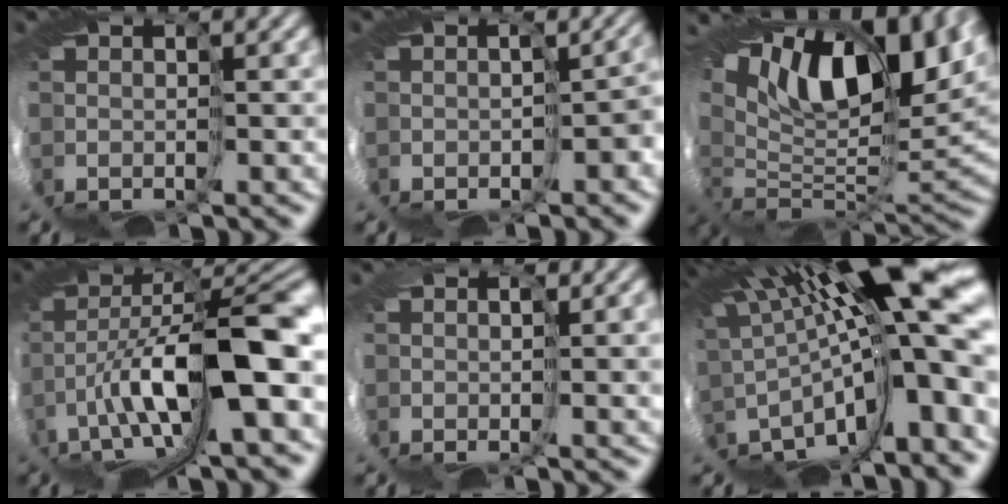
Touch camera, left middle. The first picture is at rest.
{"total": 4.8, "force": [-3.0, 1.7, 3.3], "torque": [-0.047, -0.003, -0.023]}
{"total": 12.1, "force": [9.4, 3.1, 7.0], "torque": [-0.135, 0.028, 0.163]}
{"total": 9.5, "force": [-0.4, 2.6, 9.1], "torque": [-0.174, 0.015, -0.011]}
{"total": 3.5, "force": [1.0, 1.5, 2.9], "torque": [-0.063, 0.002, 0.016]}
{"total": 12.2, "force": [2.1, 0.9, 12.0], "torque": [-0.179, -0.003, 0.043]}